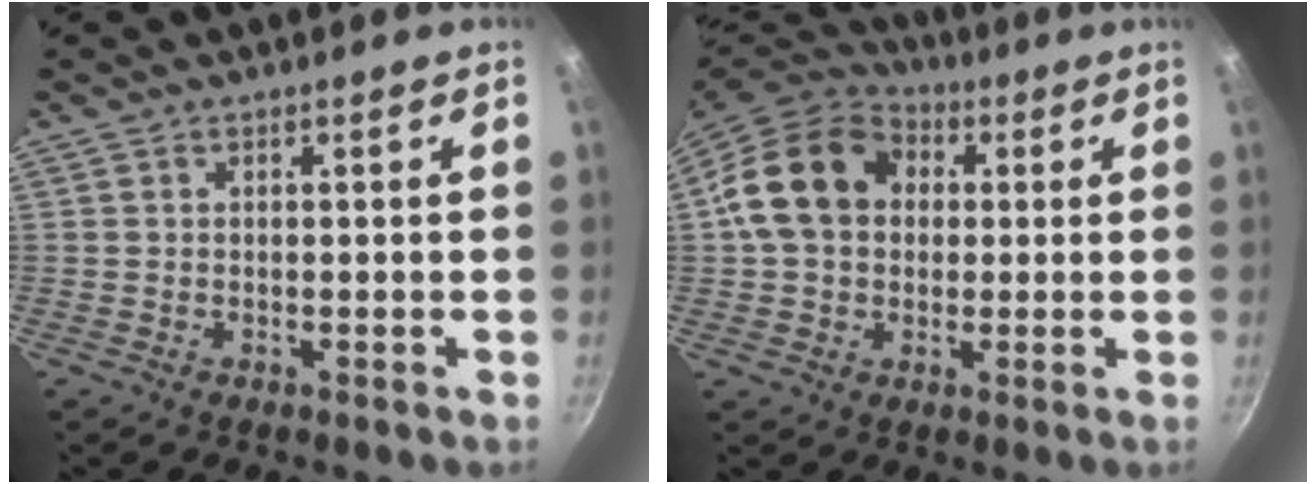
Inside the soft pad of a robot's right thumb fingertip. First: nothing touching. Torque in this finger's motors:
{"motor_torque": [-0.09, 2.27, 0.74, -0.76, 0.33]}